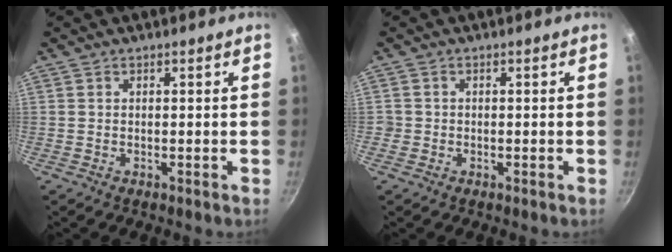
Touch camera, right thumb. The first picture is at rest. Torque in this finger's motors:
{"motor_torque": [0.19, 0.13, 0.29, 0.19, -0.02]}